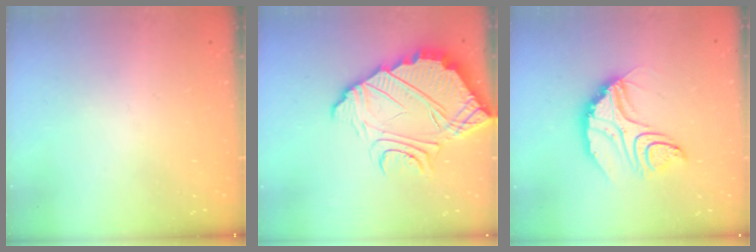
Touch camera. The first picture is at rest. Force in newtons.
{"total": 10.2, "press": 10.1, "slide": 0.7}
{"total": 10.4, "press": 10.4, "slide": 0.8}